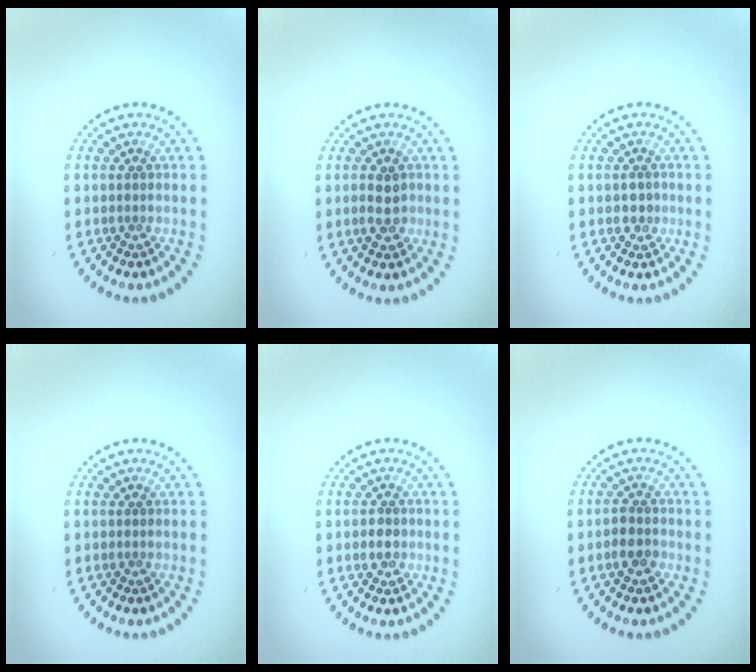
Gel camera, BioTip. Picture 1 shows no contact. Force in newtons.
{"total": 2.0, "press": 2.0, "slide": 0.2}
{"total": 1.2, "press": 1.2, "slide": 0.2}
{"total": 0.0}
{"total": 1.5, "press": 1.5, "slide": 0.3}
{"total": 1.7, "press": 1.6, "slide": 0.6}